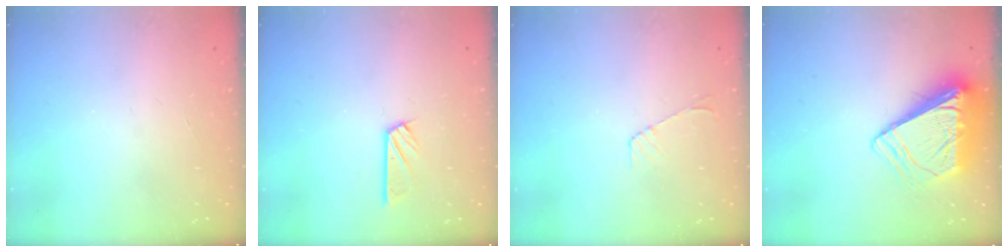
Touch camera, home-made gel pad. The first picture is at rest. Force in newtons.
{"total": 6.7, "press": 6.7, "slide": 0.1}
{"total": 5.3, "press": 5.2, "slide": 0.5}
{"total": 10.4, "press": 10.3, "slide": 1.4}